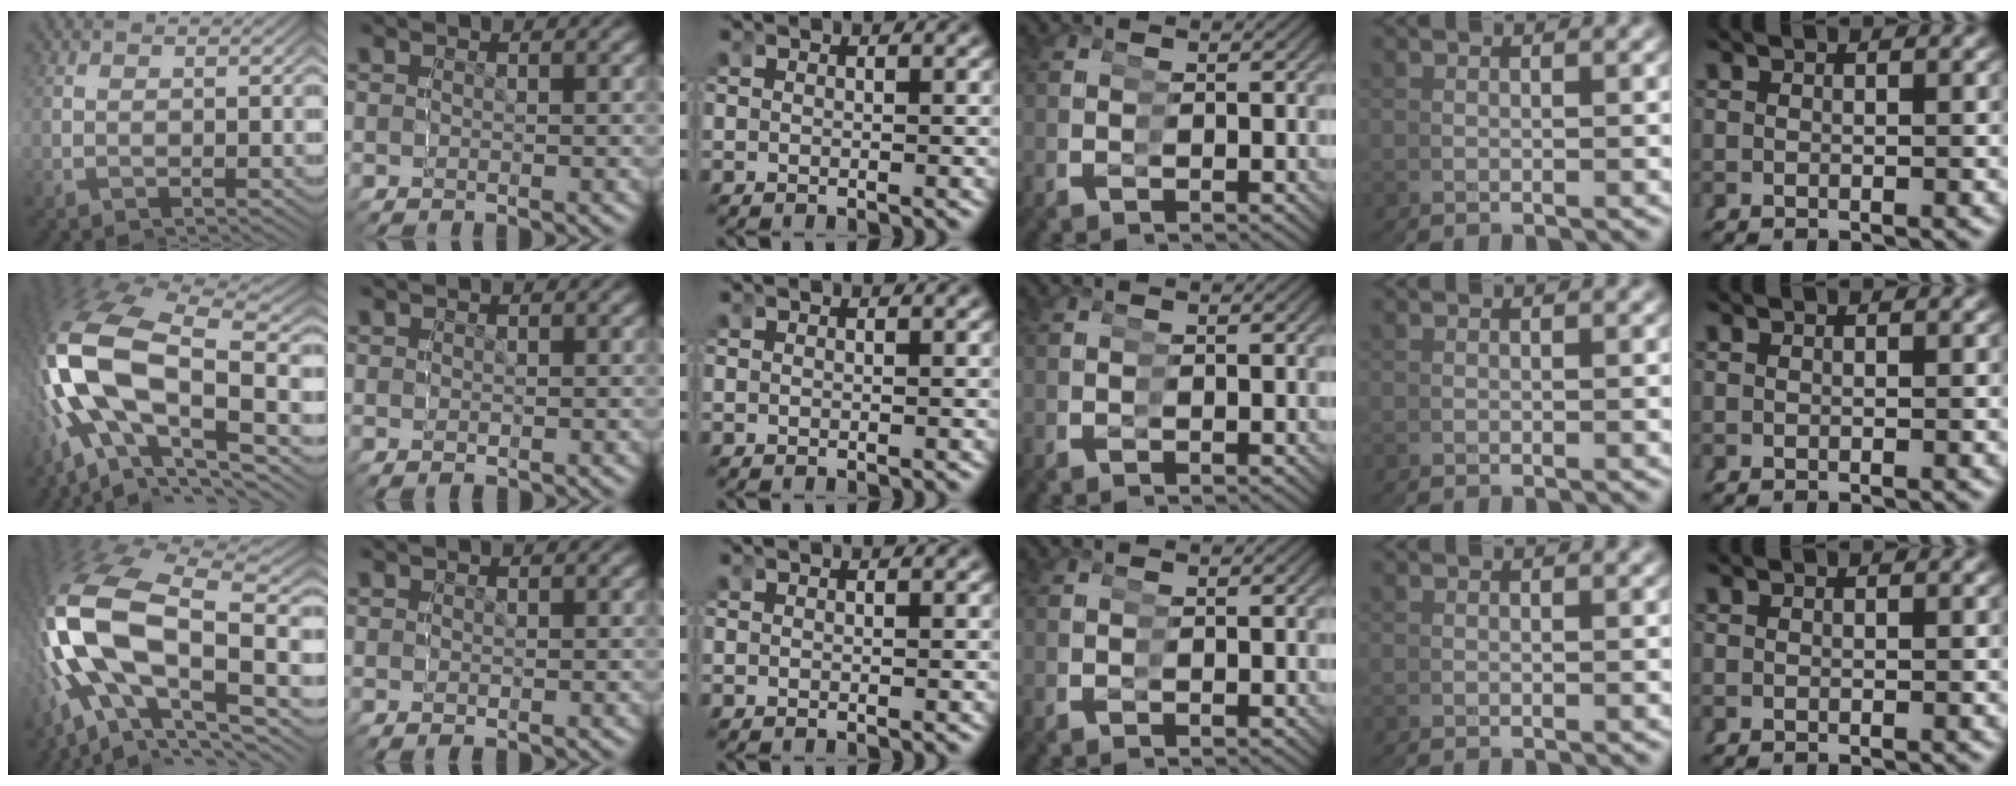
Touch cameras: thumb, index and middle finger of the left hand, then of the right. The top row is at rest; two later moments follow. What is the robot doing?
{"motion": "grasp_and_lifting", "object": "glasses"}